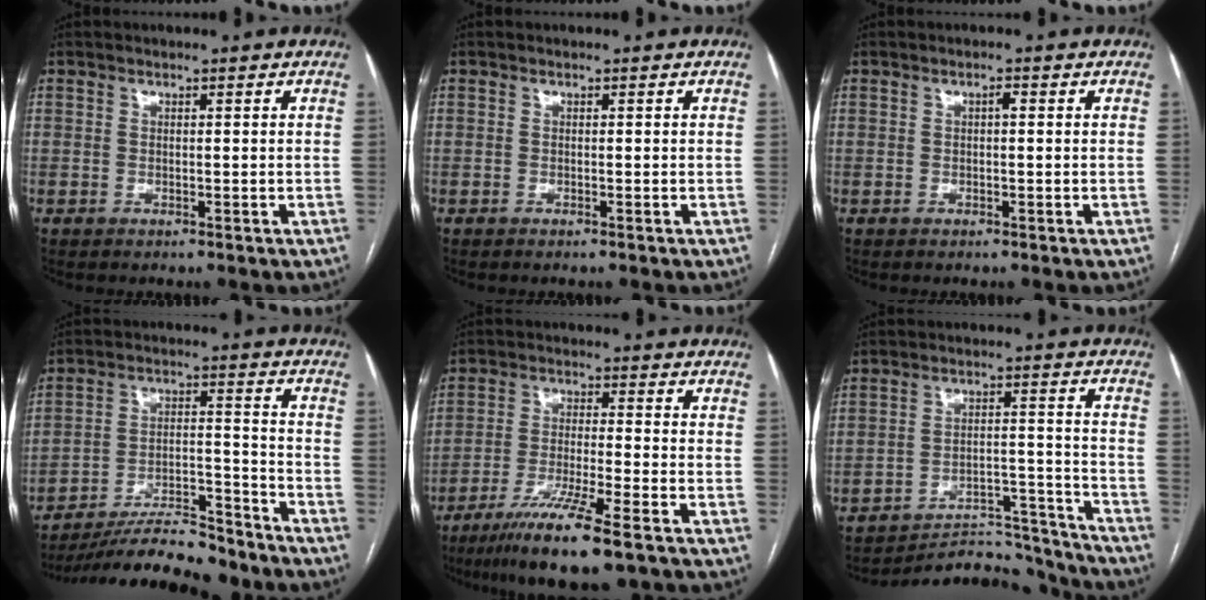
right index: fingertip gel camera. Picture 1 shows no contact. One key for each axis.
{"total": 0.0}
{"total": 0.8, "fx": 0.1, "fy": 0.2, "fz": 0.8, "tx": -0.013, "ty": 0.003, "tz": 0.000}
{"total": 15.9, "fx": -14.3, "fy": 2.7, "fz": 6.2, "tx": -0.110, "ty": 0.015, "tz": -0.234}
{"total": 11.2, "fx": -7.7, "fy": -0.1, "fz": 8.2, "tx": -0.149, "ty": -0.031, "tz": -0.135}
{"total": 14.4, "fx": -14.2, "fy": 2.2, "fz": 0.6, "tx": 0.004, "ty": 0.046, "tz": -0.205}